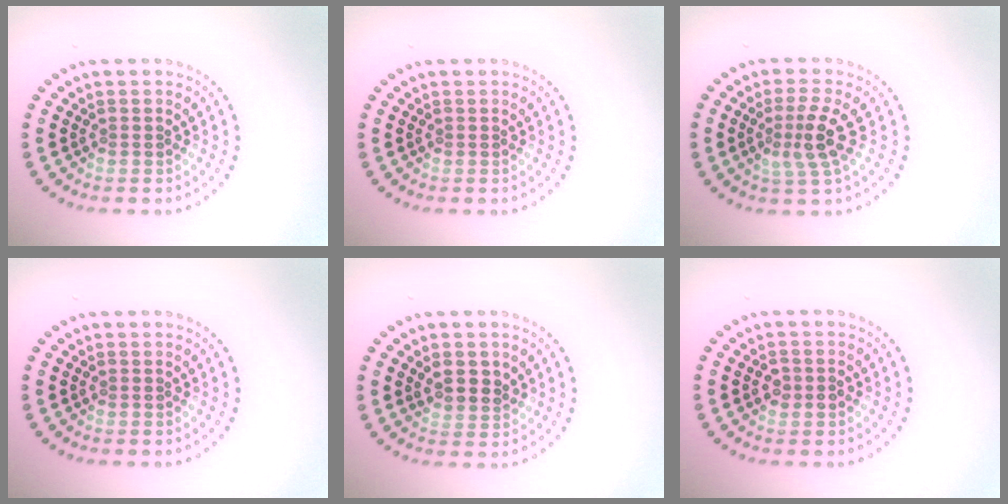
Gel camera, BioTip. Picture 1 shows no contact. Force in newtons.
{"total": 0.0}
{"total": 2.9, "press": 2.6, "slide": 1.4}
{"total": 0.0}
{"total": 2.4, "press": 2.2, "slide": 1.0}
{"total": 1.5, "press": 1.5, "slide": 0.0}